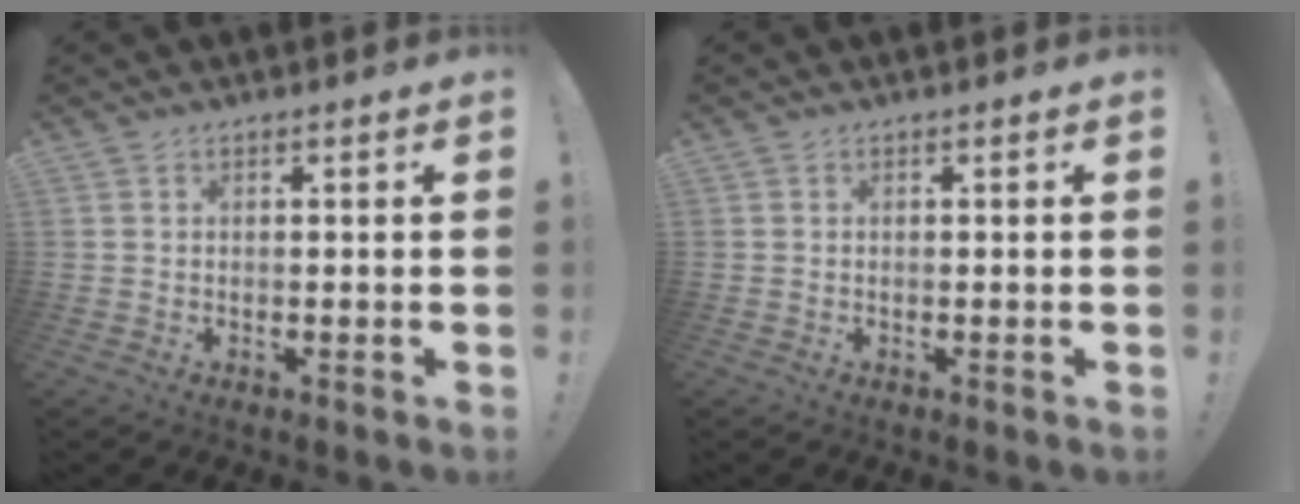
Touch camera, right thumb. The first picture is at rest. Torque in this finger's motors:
{"motor_torque": [-0.02, -0.05, 0.17, -0.06, -0.03]}